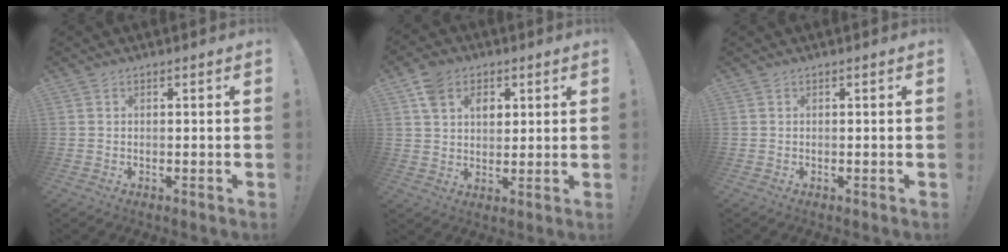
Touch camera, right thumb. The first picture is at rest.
{"total": 9.0, "force": [4.3, 6.6, 4.4], "torque": [-0.076, -0.007, 0.084]}
{"total": 0.0}